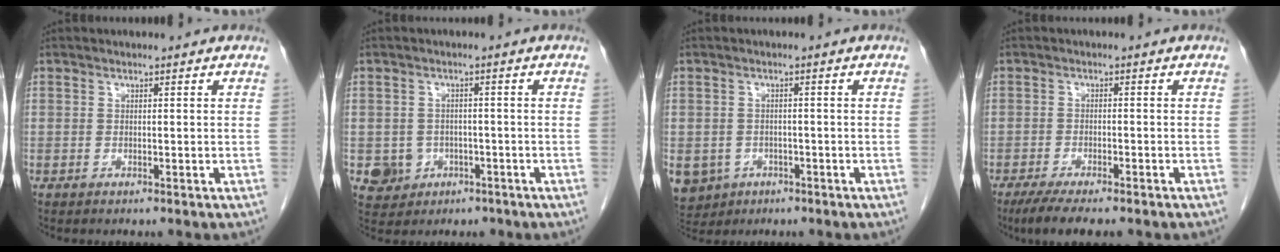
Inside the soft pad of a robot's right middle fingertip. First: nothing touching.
{"total": 4.9, "force": [-1.9, 4.5, 0.6], "torque": [-0.007, 0.010, -0.020]}
{"total": 8.5, "force": [-3.9, 7.2, 2.3], "torque": [-0.065, 0.004, -0.052]}
{"total": 7.5, "force": [-5.8, 1.5, 4.6], "torque": [-0.070, -0.014, -0.087]}